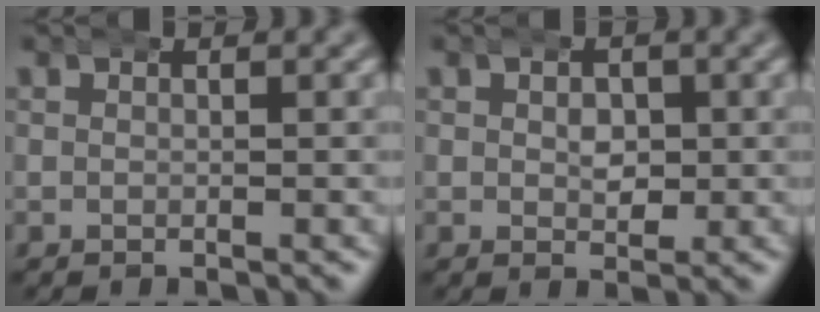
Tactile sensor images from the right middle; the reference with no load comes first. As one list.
[{"total": 1.7, "force": [0.2, 1.4, 1.0], "torque": [-0.017, -0.012, 0.007]}]